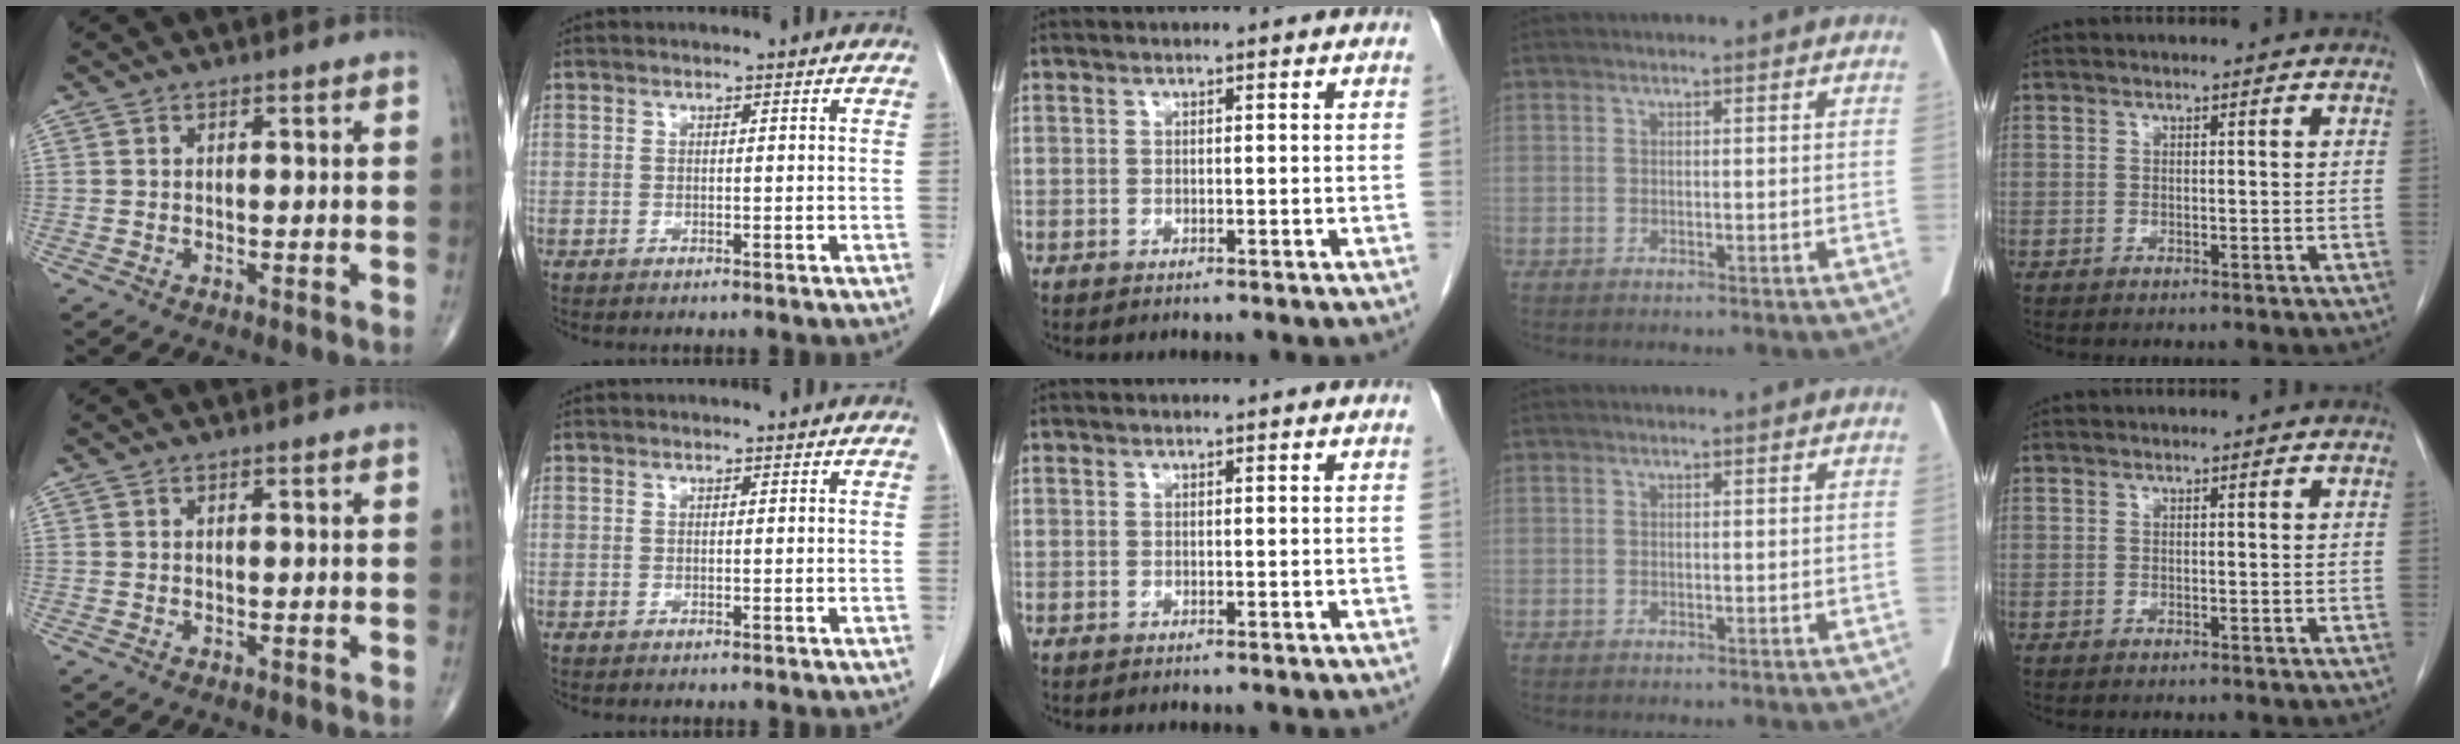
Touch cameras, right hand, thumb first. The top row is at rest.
{}